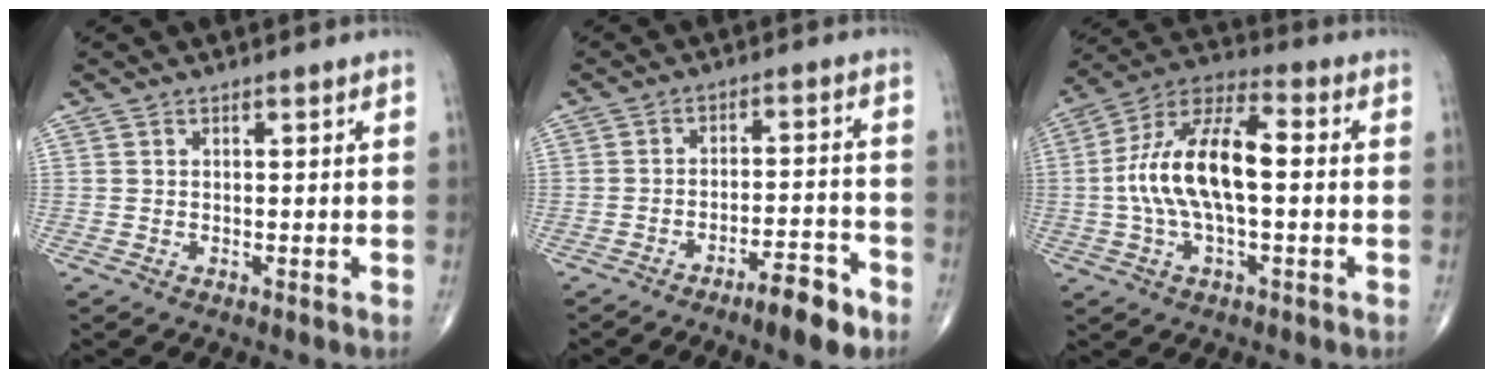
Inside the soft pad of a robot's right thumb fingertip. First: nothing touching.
{"total": 7.8, "force": [-5.2, 1.8, 5.5], "torque": [-0.083, 0.033, -0.079]}
{"total": 16.0, "force": [-0.2, 6.9, 14.4], "torque": [-0.280, 0.039, -0.011]}